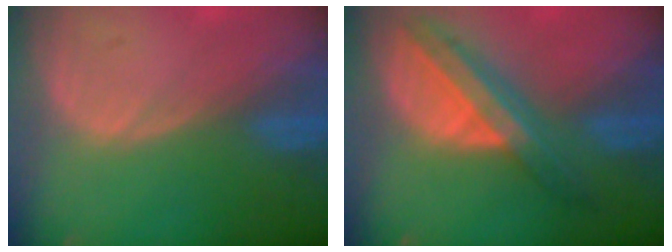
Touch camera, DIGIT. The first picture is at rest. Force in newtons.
{"total": 8.3, "press": 7.1, "slide": 4.4}